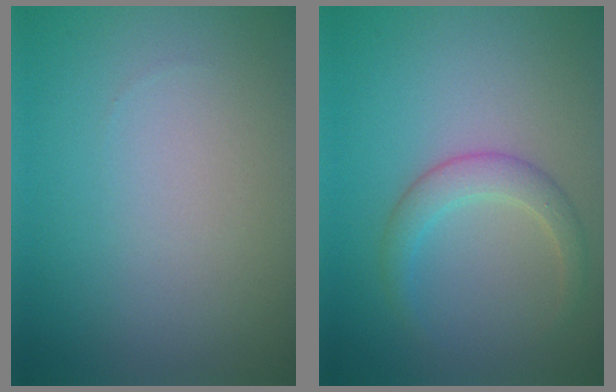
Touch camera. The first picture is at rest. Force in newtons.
{"total": 2.5, "press": 2.5, "slide": 0.2}